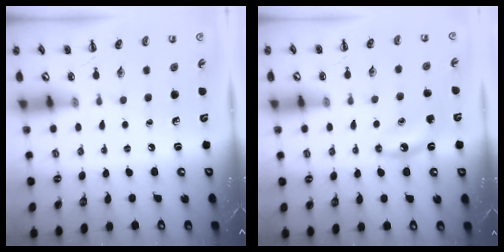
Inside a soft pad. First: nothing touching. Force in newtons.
{"total": 6.5, "press": 6.2, "slide": 1.9}